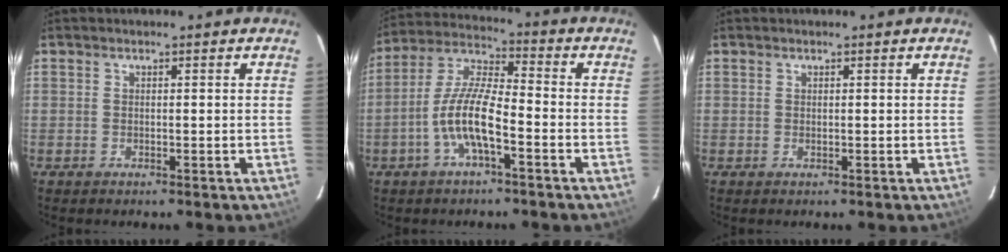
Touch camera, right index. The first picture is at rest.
{"total": 10.0, "force": [-4.1, 2.3, 8.9], "torque": [-0.191, 0.004, -0.081]}
{"total": 0.0}